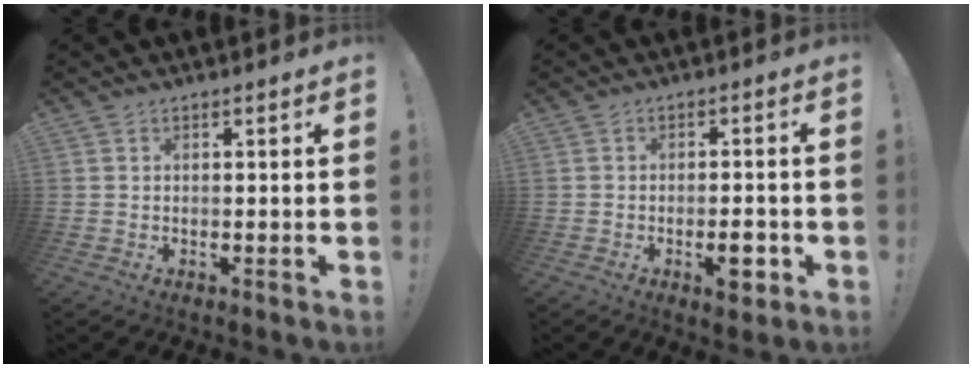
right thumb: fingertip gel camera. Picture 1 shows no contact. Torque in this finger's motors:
{"motor_torque": [0.40, 0.86, 0.35, -0.31, -0.01]}